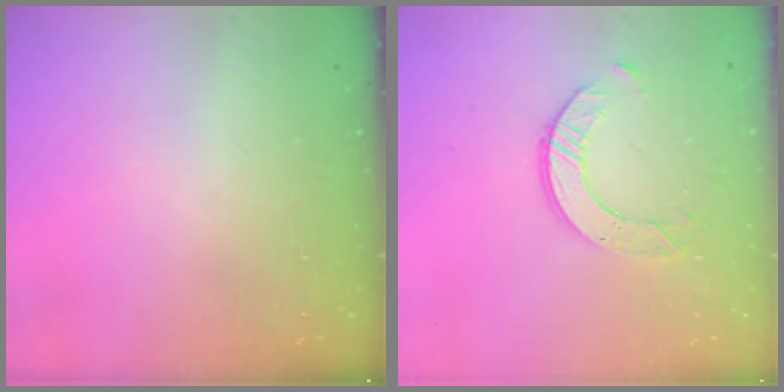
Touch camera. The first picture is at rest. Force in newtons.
{"total": 8.3, "press": 8.2, "slide": 0.7}